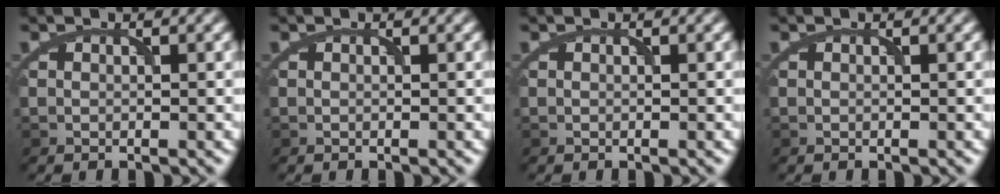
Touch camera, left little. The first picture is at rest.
{"total": 0.0}
{"total": 0.0}
{"total": 0.0}